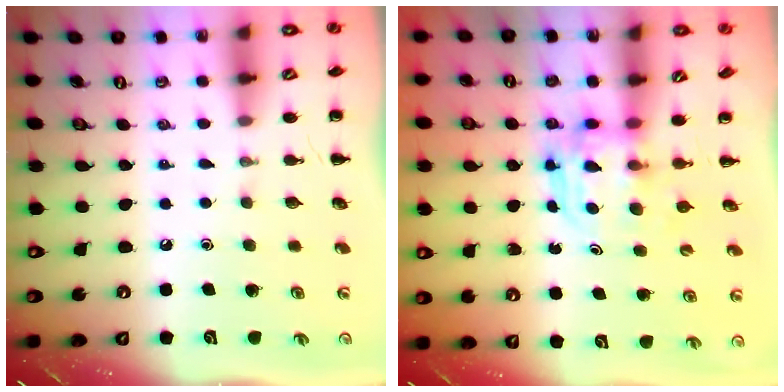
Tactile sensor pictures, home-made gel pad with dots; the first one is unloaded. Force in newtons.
{"total": 3.8, "press": 3.8, "slide": 0.3}